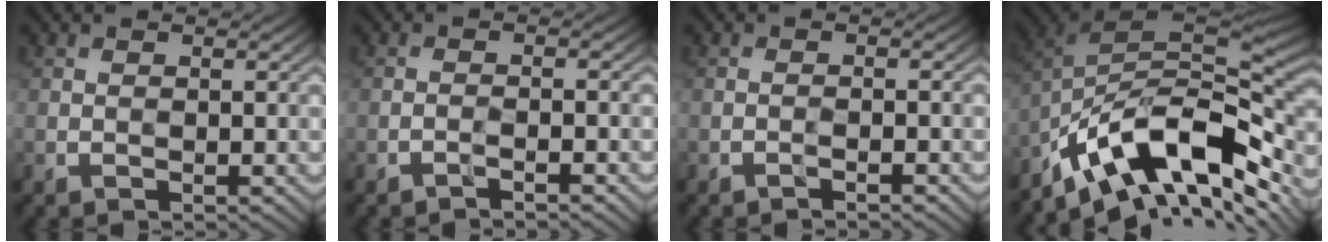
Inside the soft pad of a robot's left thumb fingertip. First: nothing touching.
{"total": 1.5, "force": [-1.2, 0.1, 0.9], "torque": [-0.012, 0.006, -0.030]}
{"total": 1.1, "force": [-0.9, 0.0, 0.7], "torque": [-0.010, 0.004, -0.021]}
{"total": 14.9, "force": [-6.9, 6.9, 11.3], "torque": [-0.212, 0.002, -0.134]}